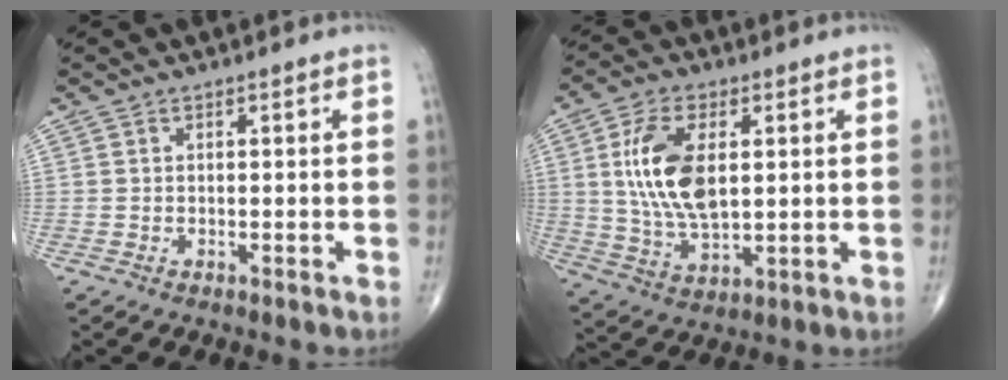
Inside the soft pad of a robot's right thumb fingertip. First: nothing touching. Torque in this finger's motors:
{"motor_torque": [0.77, 3.08, 1.35, -0.17, 0.17]}